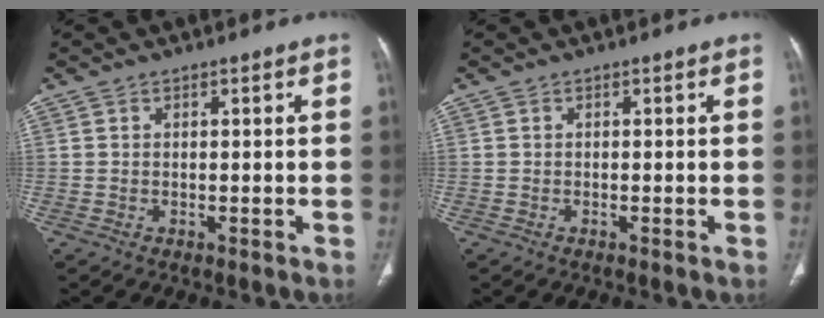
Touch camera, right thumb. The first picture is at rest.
{"total": 0.0}